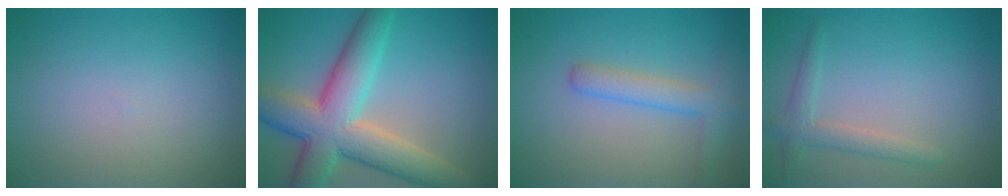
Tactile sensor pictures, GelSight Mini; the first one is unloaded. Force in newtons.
{"total": 9.7, "press": 9.7, "slide": 0.4}
{"total": 2.9, "press": 2.9, "slide": 0.2}
{"total": 2.2, "press": 2.2, "slide": 0.1}